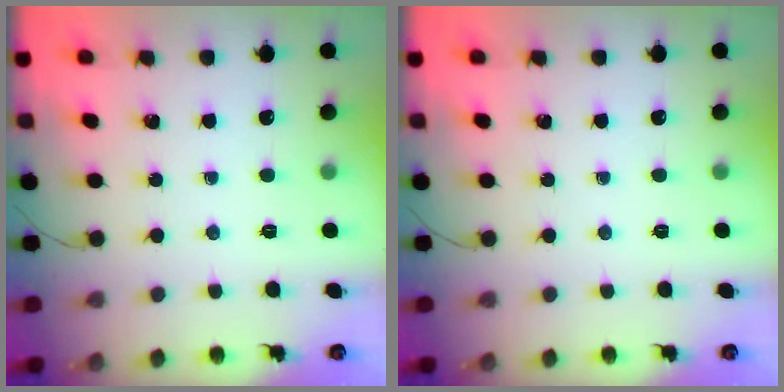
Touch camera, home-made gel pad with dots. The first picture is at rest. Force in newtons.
{"total": 0.0}